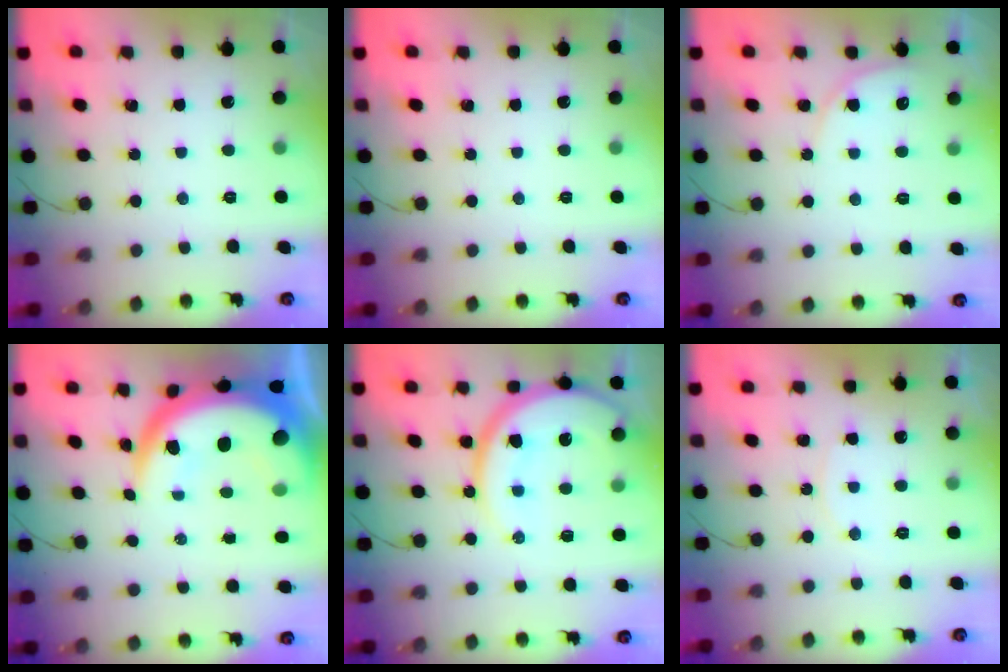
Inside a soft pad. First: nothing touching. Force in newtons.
{"total": 0.0}
{"total": 4.6, "press": 4.6, "slide": 0.3}
{"total": 16.1, "press": 16.1, "slide": 1.5}
{"total": 17.2, "press": 17.1, "slide": 1.8}
{"total": 5.6, "press": 5.6, "slide": 0.5}